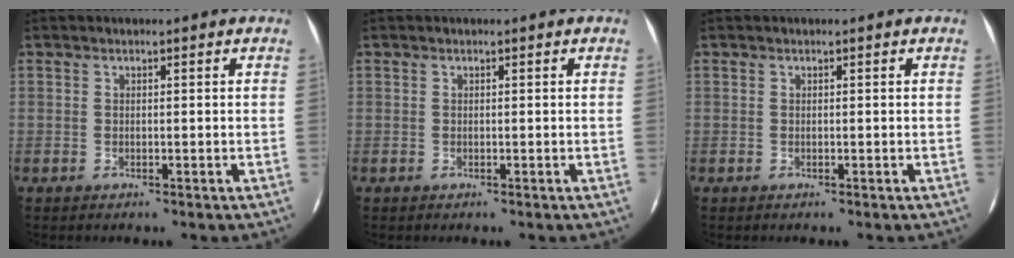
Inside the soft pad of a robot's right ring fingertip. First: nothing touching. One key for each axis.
{"total": 0.0}
{"total": 0.0}